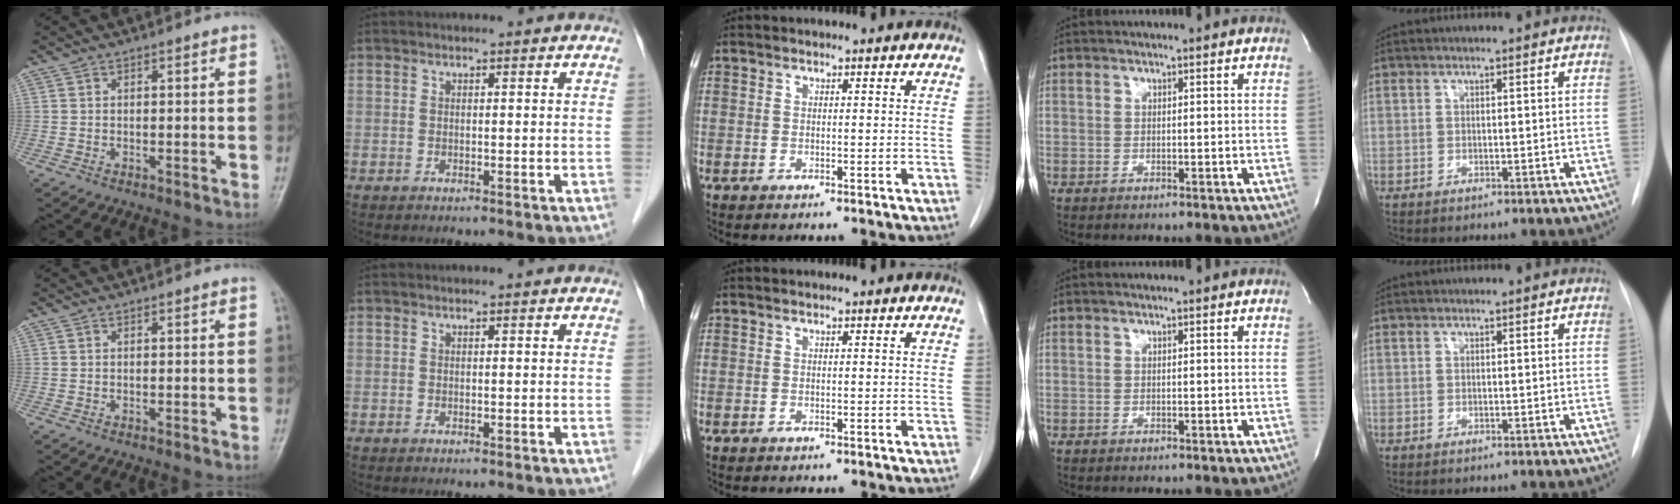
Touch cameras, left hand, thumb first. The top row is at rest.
{}